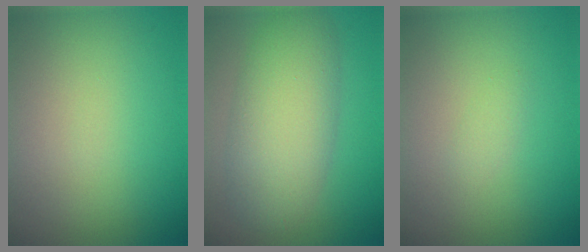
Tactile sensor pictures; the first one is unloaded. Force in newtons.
{"total": 6.9, "press": 6.9, "slide": 0.2}
{"total": 0.8, "press": 0.8, "slide": 0.1}